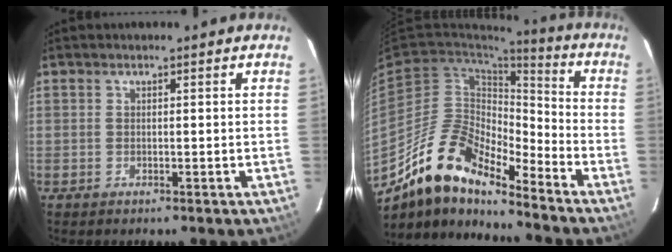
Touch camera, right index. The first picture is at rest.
{"total": 16.5, "force": [-13.2, 4.6, 8.8], "torque": [-0.156, -0.006, -0.256]}